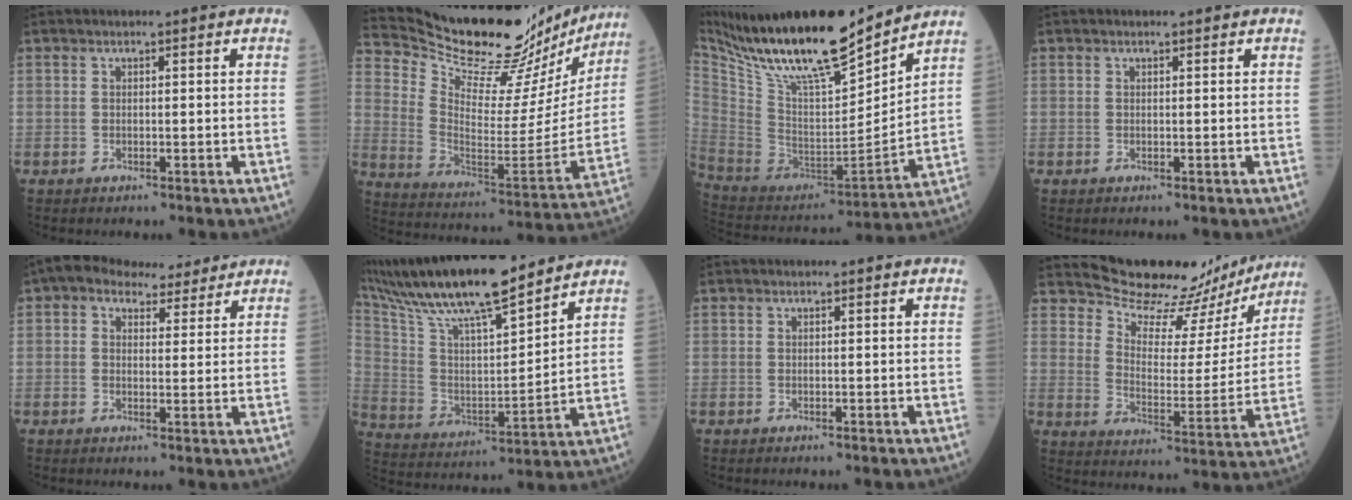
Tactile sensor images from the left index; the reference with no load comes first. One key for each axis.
{"total": 27.0, "fx": 25.1, "fy": 5.6, "fz": 8.4, "tx": -0.141, "ty": -0.080, "tz": 0.349}
{"total": 23.1, "fx": 18.3, "fy": 3.3, "fz": 13.6, "tx": -0.246, "ty": -0.009, "tz": 0.331}
{"total": 0.0}
{"total": 7.4, "fx": 5.7, "fy": 3.7, "fz": 2.8, "tx": -0.042, "ty": 0.028, "tz": 0.080}
{"total": 21.1, "fx": 17.8, "fy": 2.2, "fz": 11.0, "tx": -0.211, "ty": 0.015, "tz": 0.315}
{"total": 0.0}
{"total": 17.7, "fx": 16.6, "fy": 4.9, "fz": 3.5, "tx": -0.040, "ty": -0.033, "tz": 0.210}